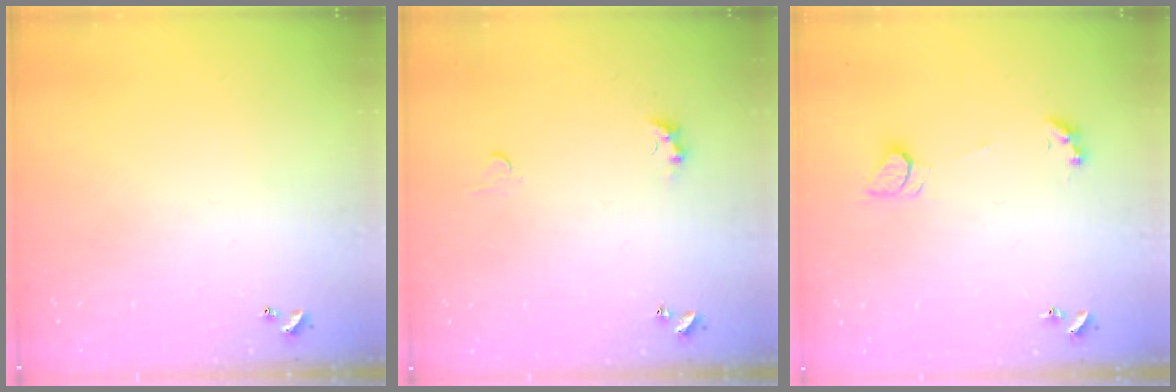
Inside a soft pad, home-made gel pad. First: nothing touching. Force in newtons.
{"total": 3.7, "press": 3.6, "slide": 0.5}
{"total": 2.2, "press": 2.2, "slide": 0.4}